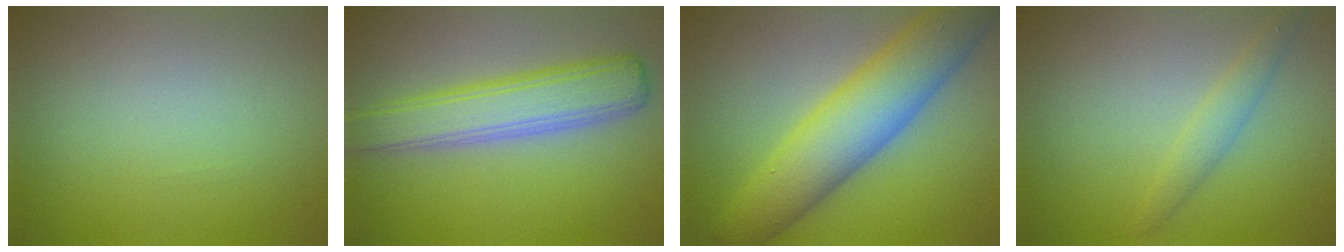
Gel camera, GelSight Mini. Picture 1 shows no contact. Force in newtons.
{"total": 5.5, "press": 5.5, "slide": 0.1}
{"total": 8.8, "press": 8.8, "slide": 0.4}
{"total": 1.8, "press": 1.8, "slide": 0.1}